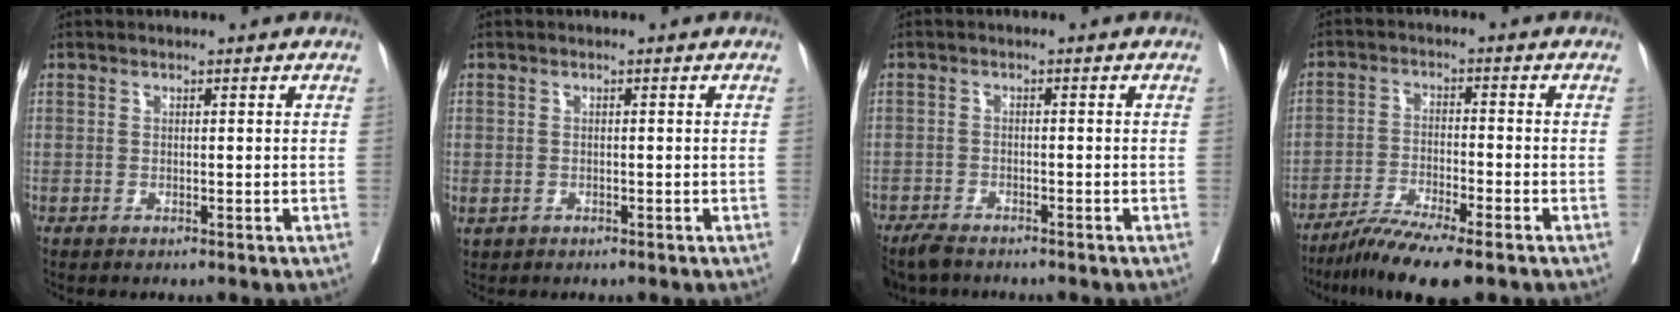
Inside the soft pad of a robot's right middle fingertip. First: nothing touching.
{"total": 1.0, "force": [-0.2, 0.6, 0.7], "torque": [-0.015, 0.001, 0.002]}
{"total": 4.5, "force": [-4.0, 1.4, 1.5], "torque": [-0.022, -0.010, -0.069]}
{"total": 8.7, "force": [-6.6, 0.1, 5.7], "torque": [-0.093, -0.025, -0.114]}